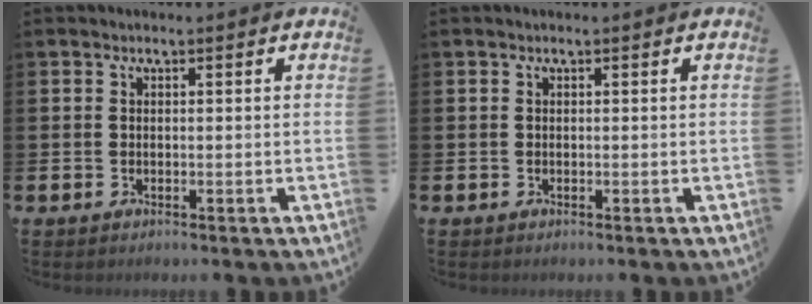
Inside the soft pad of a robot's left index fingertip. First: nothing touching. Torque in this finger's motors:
{"motor_torque": [0.00, 0.00, 0.00, 0.00]}